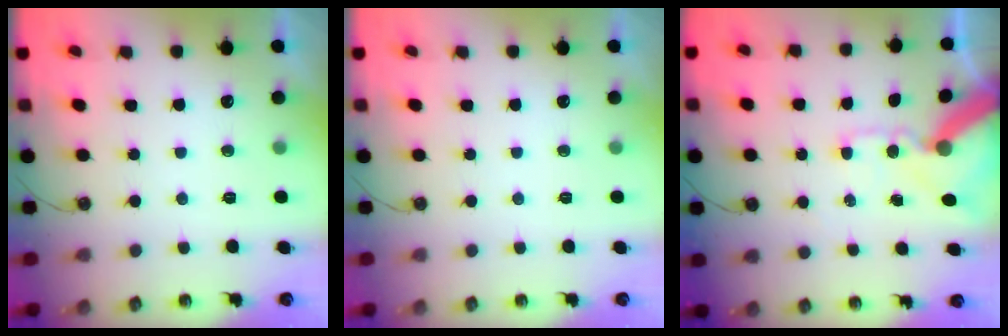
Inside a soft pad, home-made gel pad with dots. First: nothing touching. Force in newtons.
{"total": 0.0}
{"total": 15.4, "press": 15.2, "slide": 2.4}